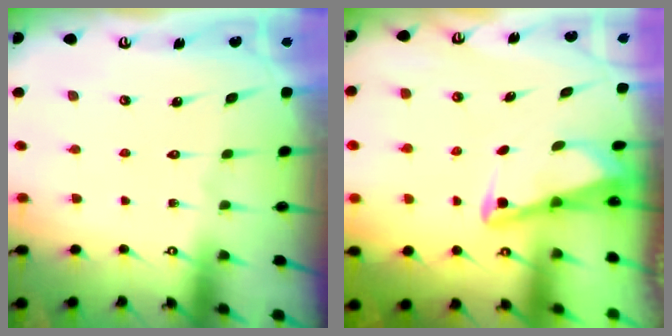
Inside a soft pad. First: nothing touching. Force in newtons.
{"total": 3.1, "press": 3.0, "slide": 0.3}